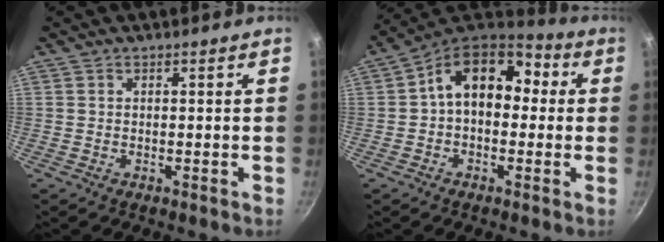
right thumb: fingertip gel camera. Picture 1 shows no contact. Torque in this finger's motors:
{"motor_torque": [0.64, 2.88, 1.34, -0.39, 0.17]}